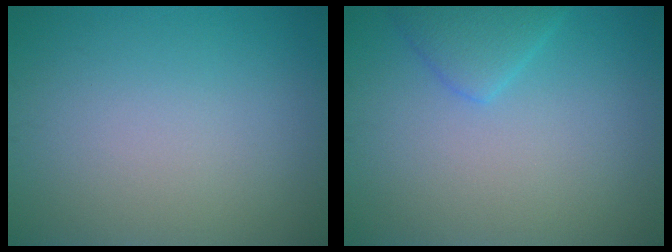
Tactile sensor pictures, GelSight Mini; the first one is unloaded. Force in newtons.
{"total": 2.3, "press": 2.3, "slide": 0.3}